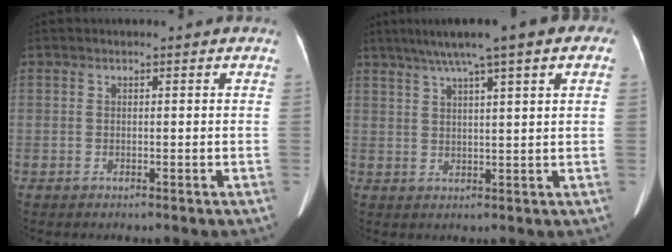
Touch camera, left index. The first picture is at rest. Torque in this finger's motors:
{"motor_torque": [1.02, -1.13, 0.21, 0.15]}